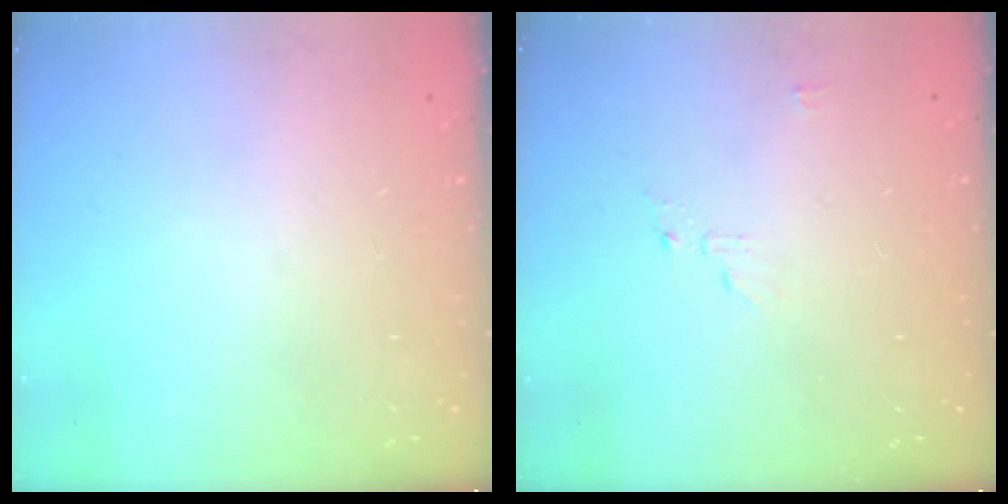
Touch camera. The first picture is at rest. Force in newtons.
{"total": 4.0, "press": 3.9, "slide": 0.3}